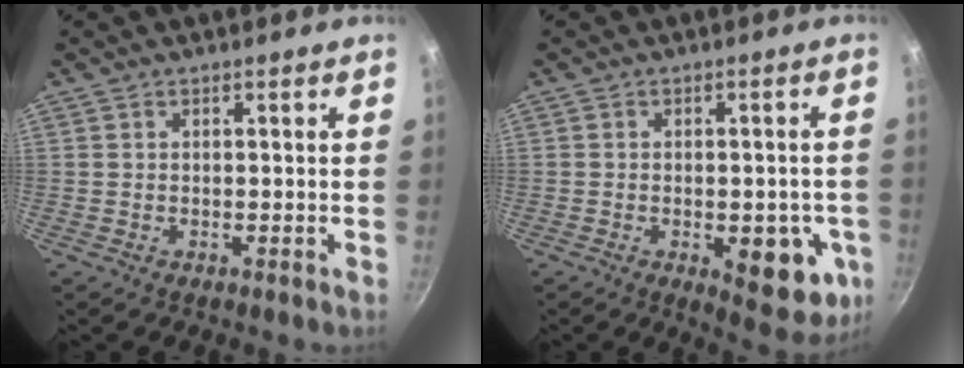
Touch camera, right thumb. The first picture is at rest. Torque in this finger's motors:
{"motor_torque": [-0.44, 0.48, 0.47, -0.16, 0.02]}